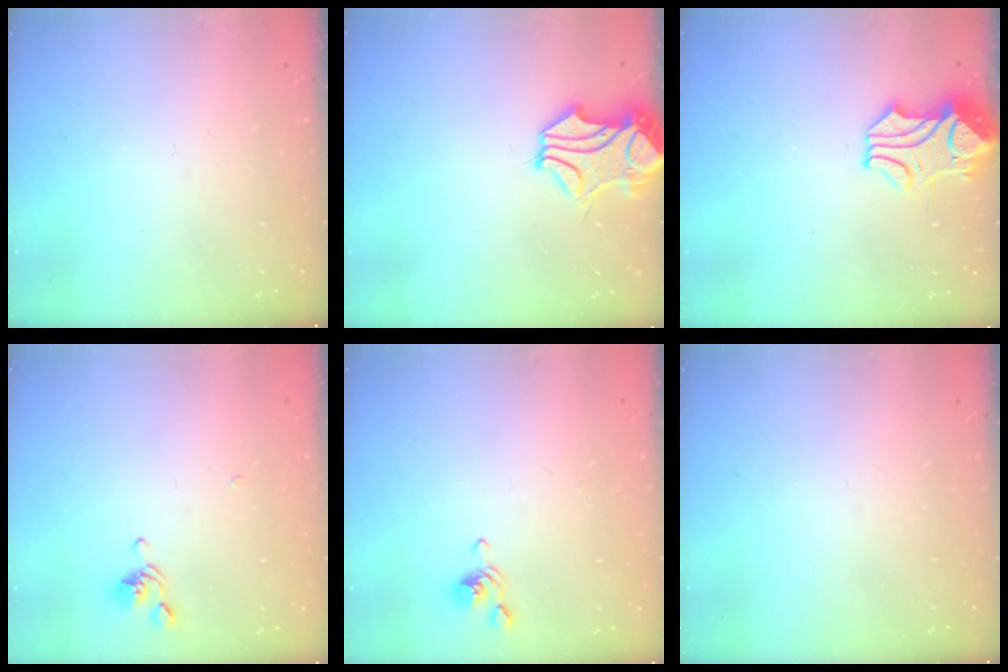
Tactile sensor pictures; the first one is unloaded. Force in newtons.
{"total": 2.4, "press": 2.0, "slide": 1.3}
{"total": 1.6, "press": 1.3, "slide": 0.9}
{"total": 2.6, "press": 2.6, "slide": 0.6}
{"total": 2.8, "press": 2.8, "slide": 0.3}
{"total": 0.0}